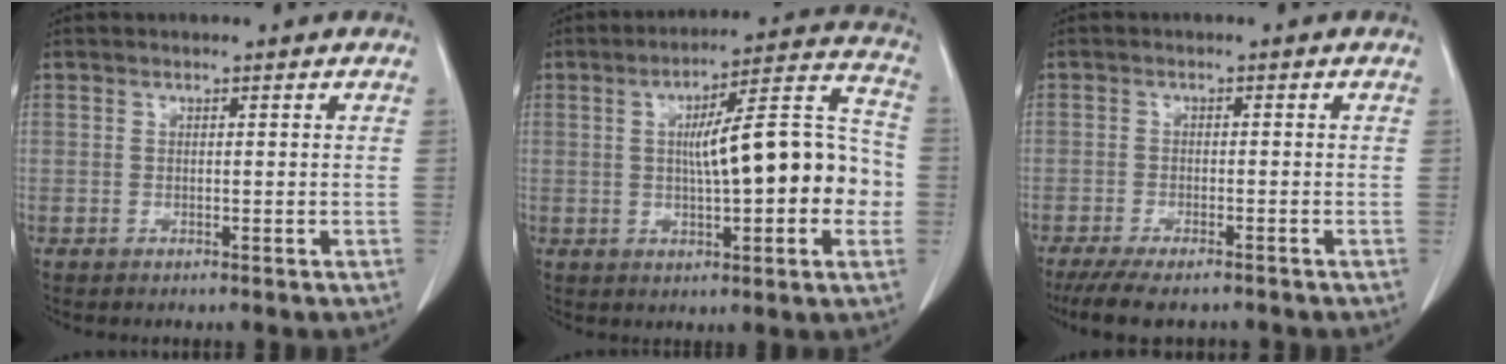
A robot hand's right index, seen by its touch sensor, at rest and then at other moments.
{"total": 16.6, "force": [-0.9, 3.2, 16.3], "torque": [-0.231, 0.035, -0.011]}
{"total": 8.8, "force": [-7.3, 2.1, 4.4], "torque": [-0.064, -0.012, -0.114]}